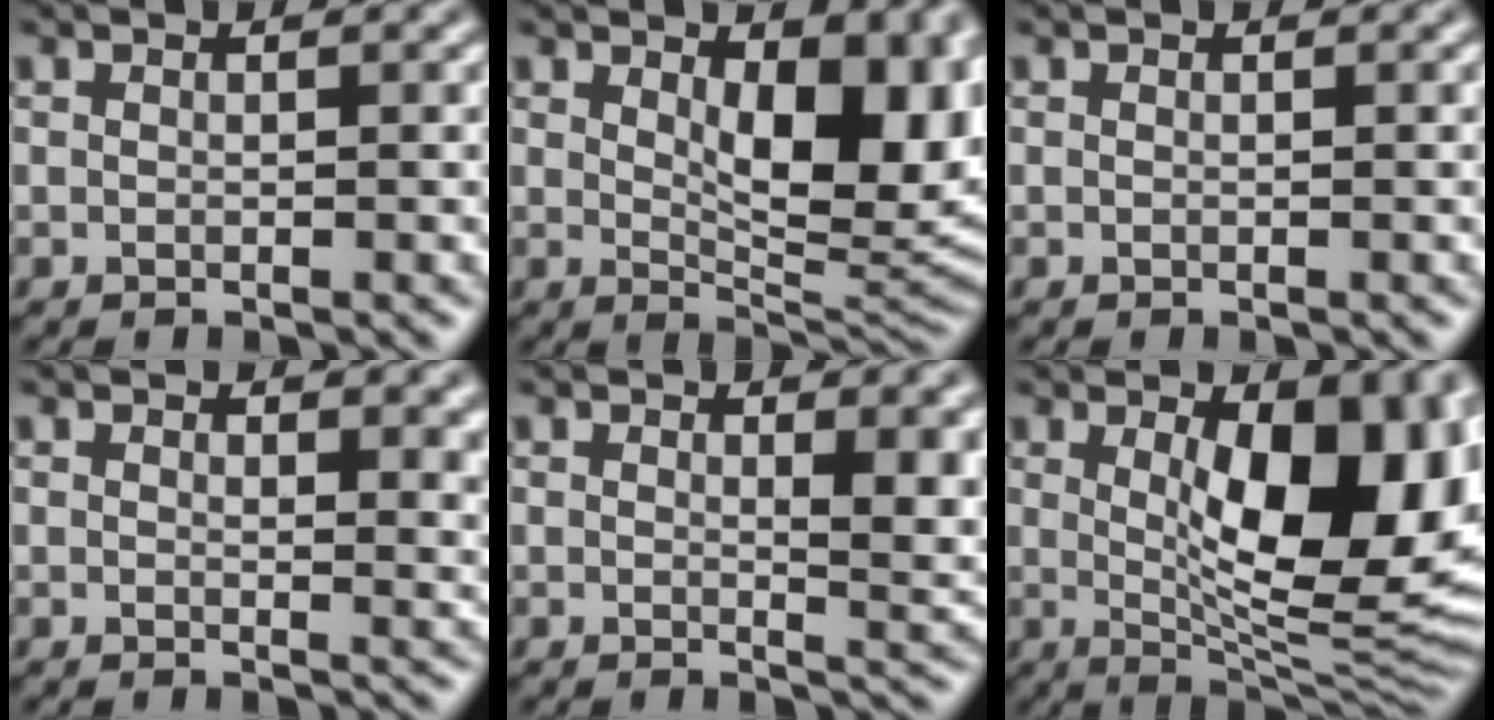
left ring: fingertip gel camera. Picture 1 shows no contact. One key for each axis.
{"total": 9.7, "fx": 1.9, "fy": 4.9, "fz": 8.1, "tx": -0.103, "ty": -0.008, "tz": 0.036}
{"total": 0.0}
{"total": 2.8, "fx": 1.4, "fy": 1.2, "fz": 2.1, "tx": -0.022, "ty": -0.004, "tz": 0.021}
{"total": 3.7, "fx": 1.2, "fy": 1.2, "fz": 3.3, "tx": -0.037, "ty": -0.004, "tz": 0.020}
{"total": 12.9, "fx": 1.7, "fy": 4.9, "fz": 11.8, "tx": -0.145, "ty": -0.008, "tz": 0.031}